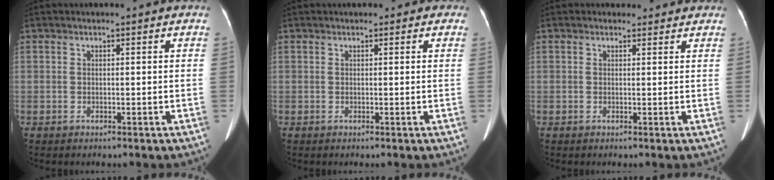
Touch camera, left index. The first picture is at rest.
{"total": 1.0, "force": [0.5, 0.8, 0.2], "torque": [0.004, 0.005, 0.000]}
{"total": 2.1, "force": [1.7, 1.1, 0.0], "torque": [0.004, 0.009, 0.014]}